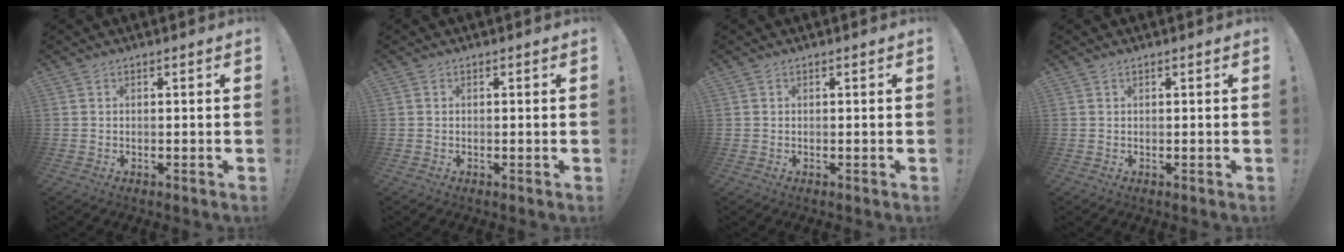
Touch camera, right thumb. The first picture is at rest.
{"total": 0.0}
{"total": 0.0}
{"total": 0.0}